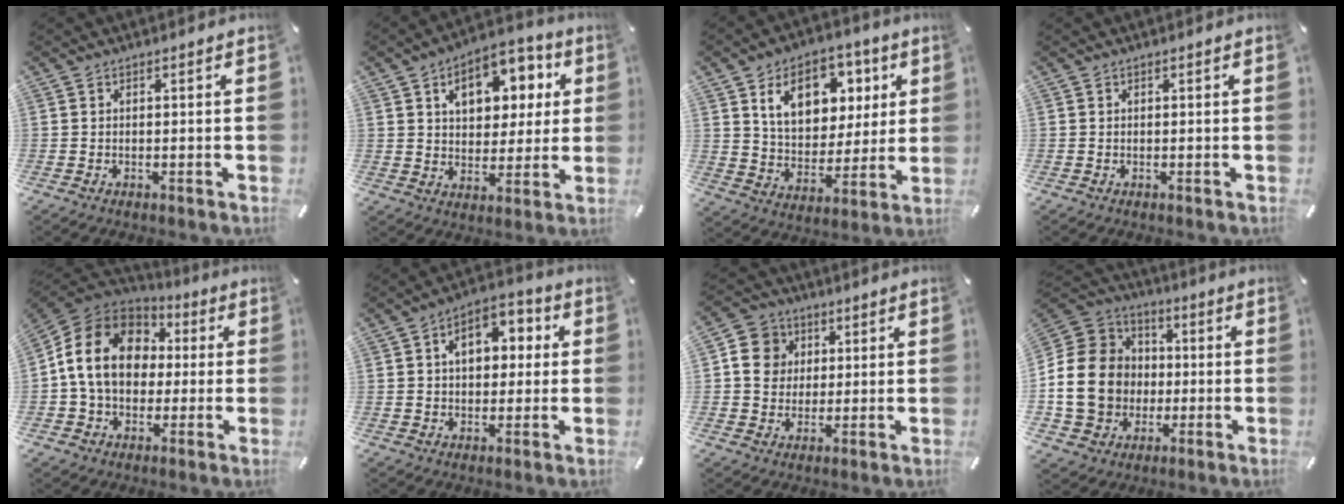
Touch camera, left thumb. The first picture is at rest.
{"total": 12.0, "force": [5.0, 8.6, 6.7], "torque": [-0.095, -0.019, 0.088]}
{"total": 14.8, "force": [6.9, 10.8, 7.4], "torque": [-0.123, -0.017, 0.127]}
{"total": 0.0}
{"total": 15.8, "force": [0.7, 13.1, 8.9], "torque": [-0.185, 0.012, 0.012]}
{"total": 9.3, "force": [2.2, 6.8, 5.9], "torque": [-0.087, 0.005, 0.034]}
{"total": 8.0, "force": [1.7, 7.5, 2.0], "torque": [-0.025, 0.002, 0.033]}
{"total": 18.3, "force": [-2.1, 16.3, 8.1], "torque": [-0.180, 0.016, -0.035]}